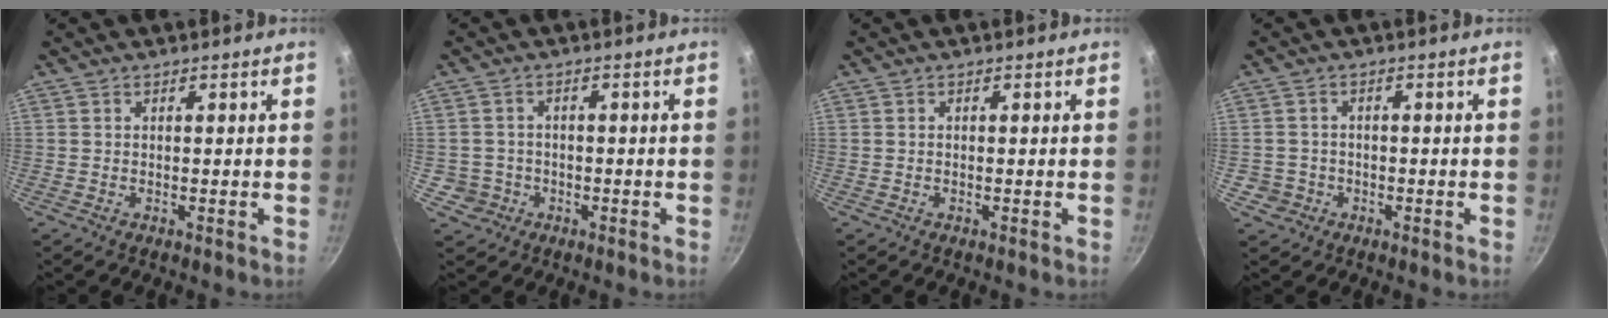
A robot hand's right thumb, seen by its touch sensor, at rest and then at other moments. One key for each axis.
{"total": 4.0, "fx": -1.1, "fy": 3.8, "fz": 0.6, "tx": 0.009, "ty": 0.020, "tz": -0.011}
{"total": 0.0}
{"total": 3.4, "fx": -1.1, "fy": 3.2, "fz": 0.6, "tx": 0.004, "ty": 0.021, "tz": -0.012}